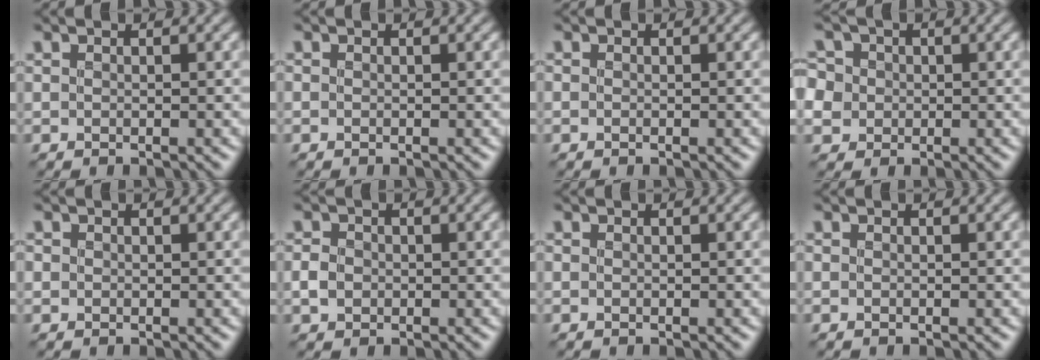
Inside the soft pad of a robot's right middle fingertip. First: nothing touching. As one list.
[{"total": 0.0}, {"total": 0.0}, {"total": 7.0, "force": [0.5, 6.3, 3.0], "torque": [-0.069, 0.034, -0.023]}, {"total": 0.7, "force": [0.0, 0.7, 0.1], "torque": [0.004, -0.002, -0.002]}, {"total": 1.8, "force": [-0.3, 1.6, 0.9], "torque": [-0.016, -0.001, -0.012]}, {"total": 0.0}, {"total": 0.0}]